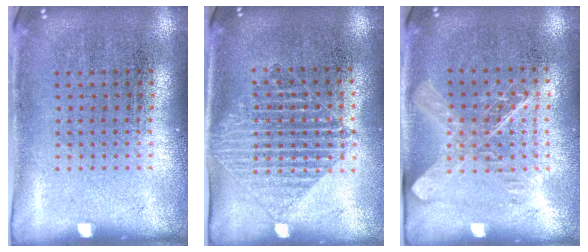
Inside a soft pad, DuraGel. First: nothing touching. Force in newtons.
{"total": 1.3, "press": 1.1, "slide": 0.6}
{"total": 1.5, "press": 1.3, "slide": 0.8}